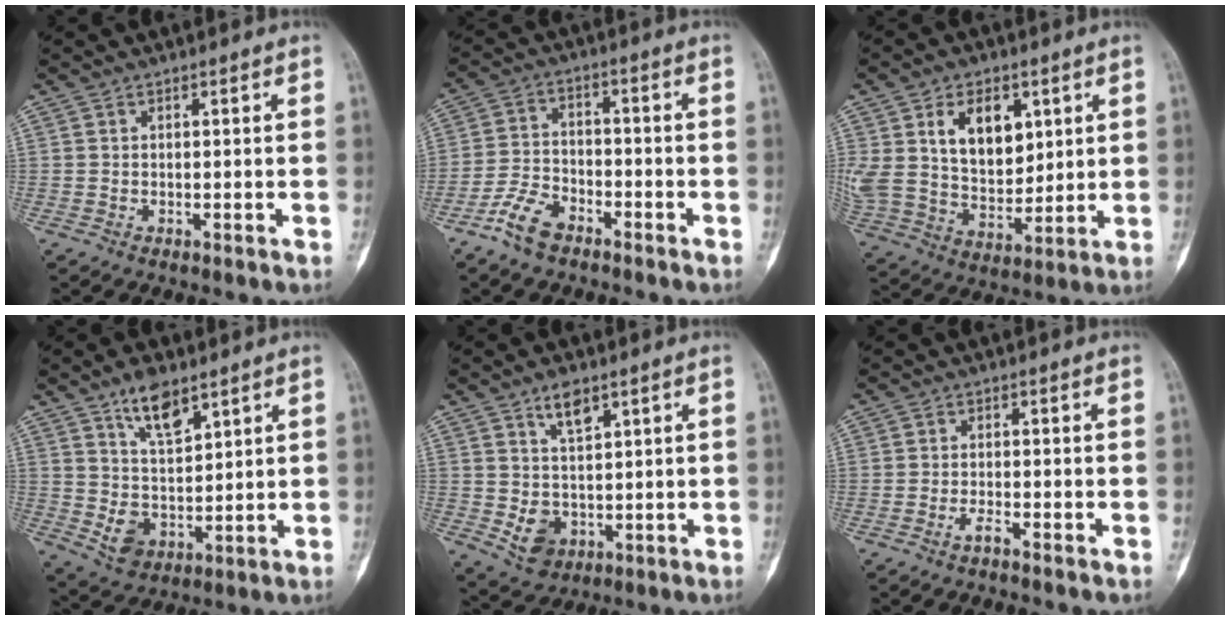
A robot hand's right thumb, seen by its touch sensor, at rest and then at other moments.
{"total": 7.3, "force": [-5.1, 3.7, 3.8], "torque": [-0.076, 0.024, -0.103]}
{"total": 17.4, "force": [5.9, 11.1, 12.0], "torque": [-0.211, -0.025, 0.120]}
{"total": 10.2, "force": [5.7, 5.5, 6.4], "torque": [-0.089, -0.040, 0.114]}
{"total": 8.1, "force": [2.9, 5.5, 5.1], "torque": [-0.062, -0.024, 0.065]}
{"total": 1.7, "force": [-1.3, 0.2, 1.1], "torque": [-0.026, 0.005, -0.026]}